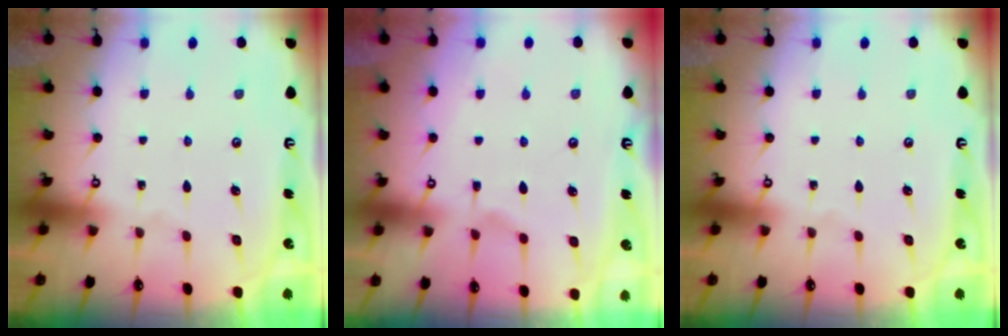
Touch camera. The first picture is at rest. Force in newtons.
{"total": 1.5, "press": 0.9, "slide": 1.2}
{"total": 0.0}